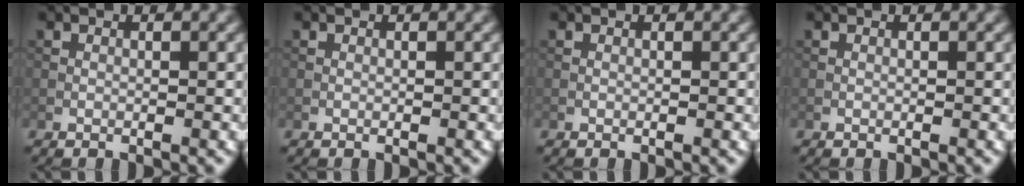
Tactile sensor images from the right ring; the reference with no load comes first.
{"total": 0.0}
{"total": 0.0}
{"total": 0.0}